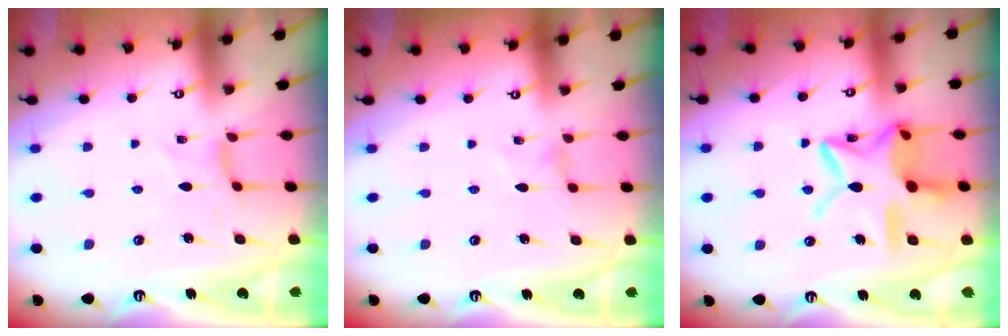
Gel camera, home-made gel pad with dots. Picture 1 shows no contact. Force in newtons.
{"total": 0.0}
{"total": 17.2, "press": 17.1, "slide": 1.3}